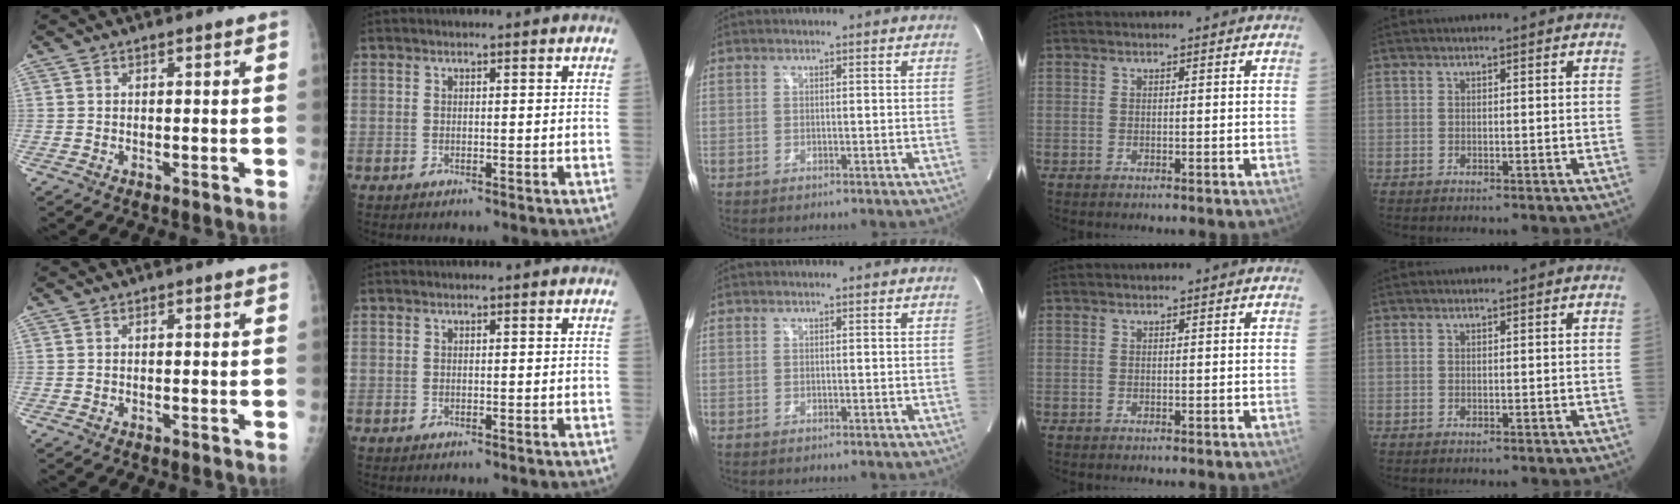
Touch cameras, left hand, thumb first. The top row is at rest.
{}